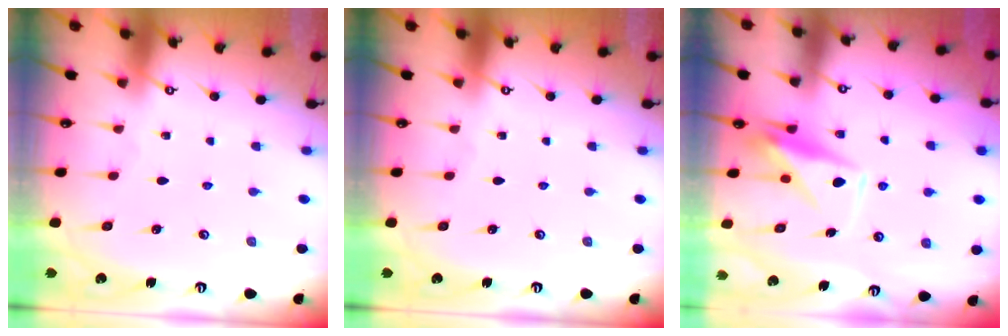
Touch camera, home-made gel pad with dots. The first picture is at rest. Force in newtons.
{"total": 0.0}
{"total": 9.6, "press": 9.6, "slide": 0.3}